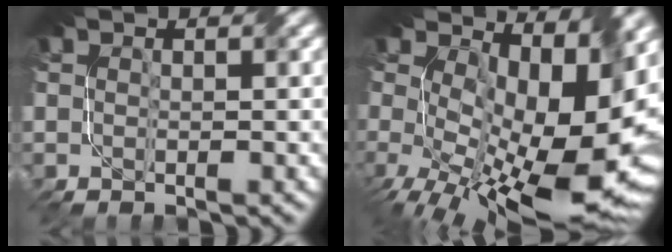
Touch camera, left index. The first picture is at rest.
{"total": 14.7, "force": [0.6, 7.6, 12.5], "torque": [-0.198, -0.014, 0.023]}